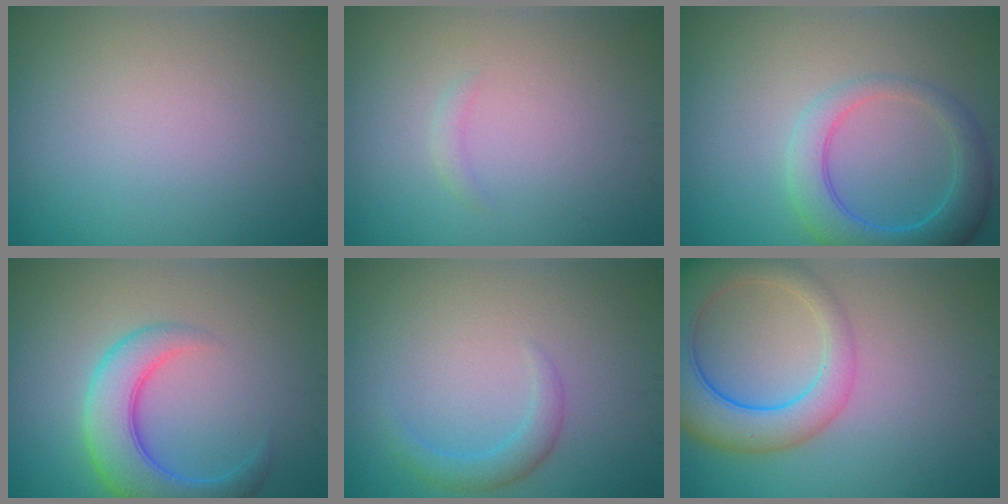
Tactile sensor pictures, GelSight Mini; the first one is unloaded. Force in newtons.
{"total": 0.6, "press": 0.6, "slide": 0.1}
{"total": 4.8, "press": 4.8, "slide": 0.3}
{"total": 5.9, "press": 5.9, "slide": 0.2}
{"total": 1.9, "press": 1.9, "slide": 0.1}
{"total": 7.3, "press": 7.2, "slide": 0.6}